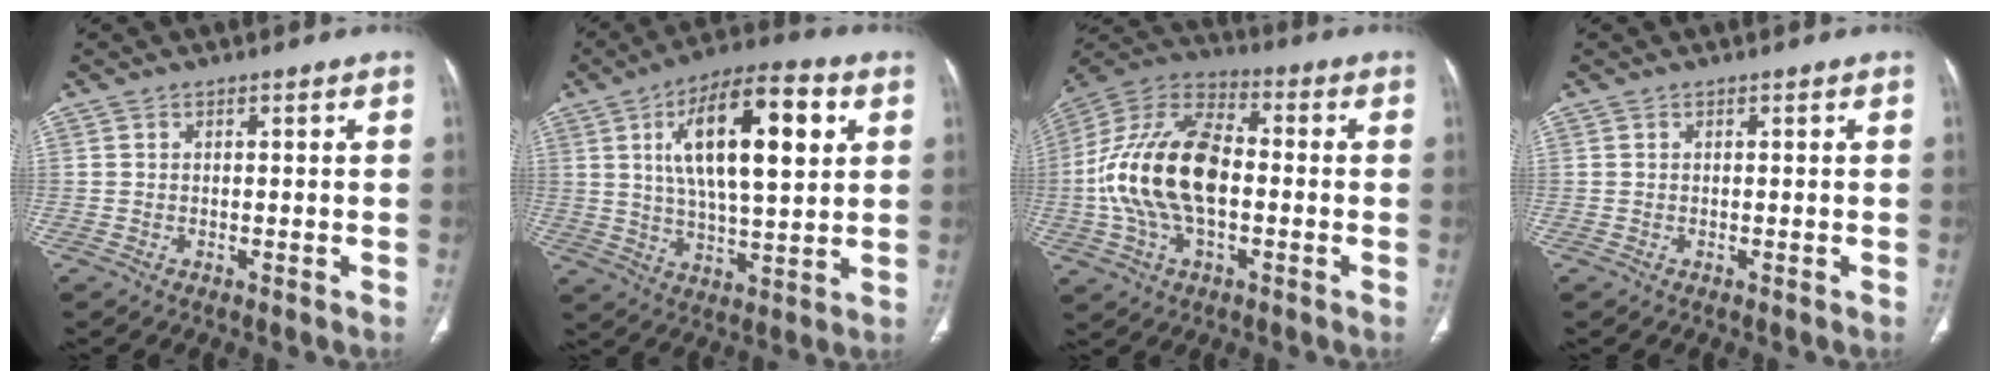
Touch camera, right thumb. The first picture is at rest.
{"total": 19.3, "force": [5.9, 7.2, 16.9], "torque": [-0.257, -0.005, 0.091]}
{"total": 19.6, "force": [-1.5, 10.9, 16.2], "torque": [-0.319, 0.032, -0.031]}
{"total": 0.0}